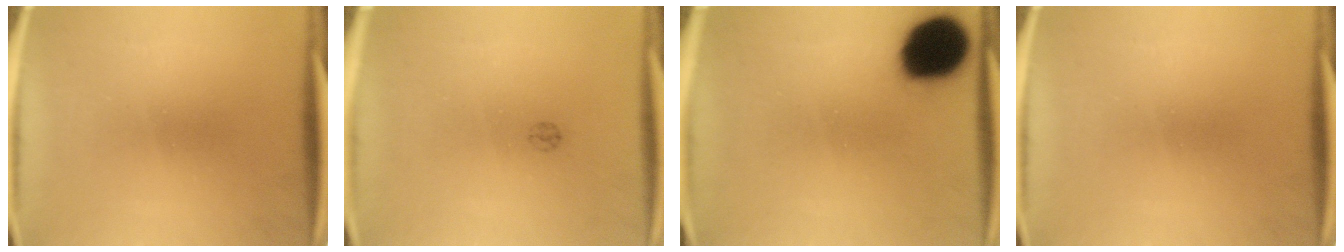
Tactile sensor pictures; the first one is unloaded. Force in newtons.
{"total": 1.0}
{"total": 19.1}
{"total": 0.0}